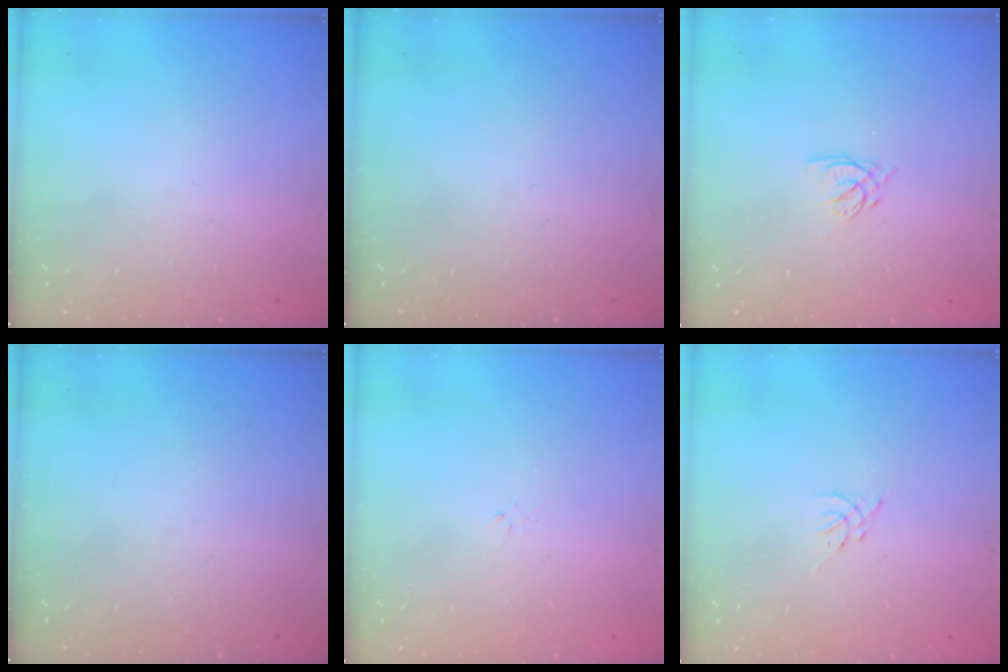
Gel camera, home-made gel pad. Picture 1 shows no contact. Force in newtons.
{"total": 0.0}
{"total": 3.4, "press": 3.4, "slide": 0.2}
{"total": 0.0}
{"total": 0.0}
{"total": 0.0}